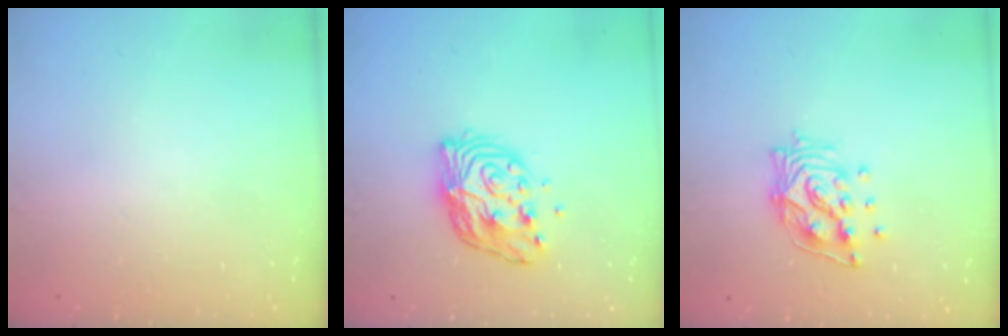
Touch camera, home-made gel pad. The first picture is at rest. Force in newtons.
{"total": 11.1, "press": 11.1, "slide": 1.1}
{"total": 11.7, "press": 11.6, "slide": 1.4}